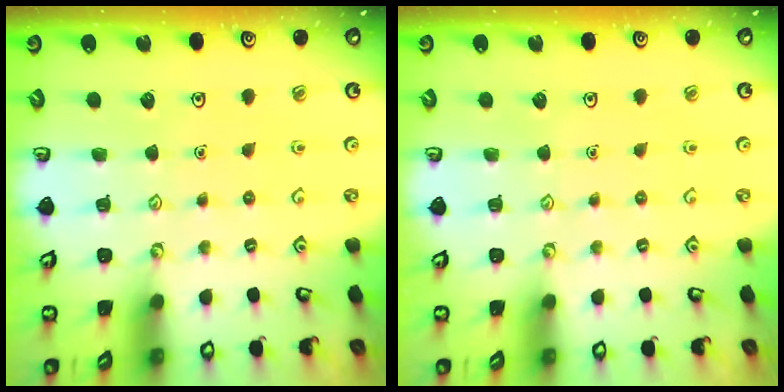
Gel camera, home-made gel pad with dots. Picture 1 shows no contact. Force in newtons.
{"total": 0.0}